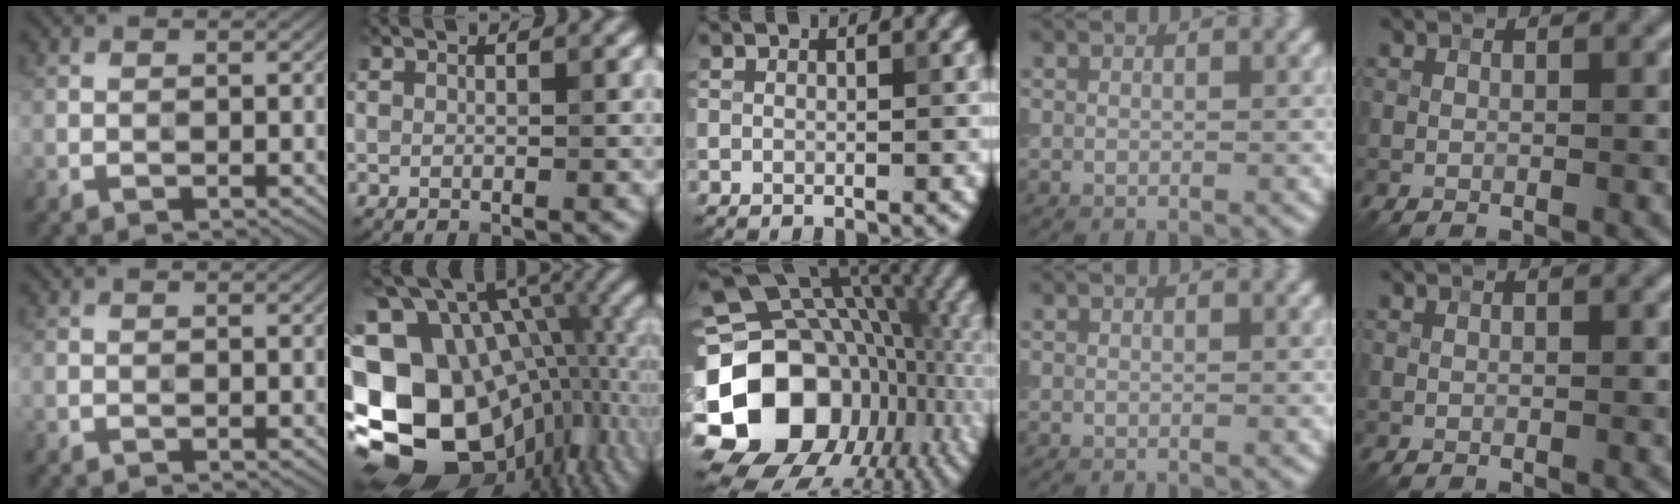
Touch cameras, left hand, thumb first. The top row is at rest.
{"index": {"total": 19.9, "force": [-2.9, 14.3, 13.5], "torque": [-0.258, -0.011, -0.018]}, "middle": {"total": 19.8, "force": [-4.6, 15.4, 11.6], "torque": [-0.212, 0.002, -0.068]}}